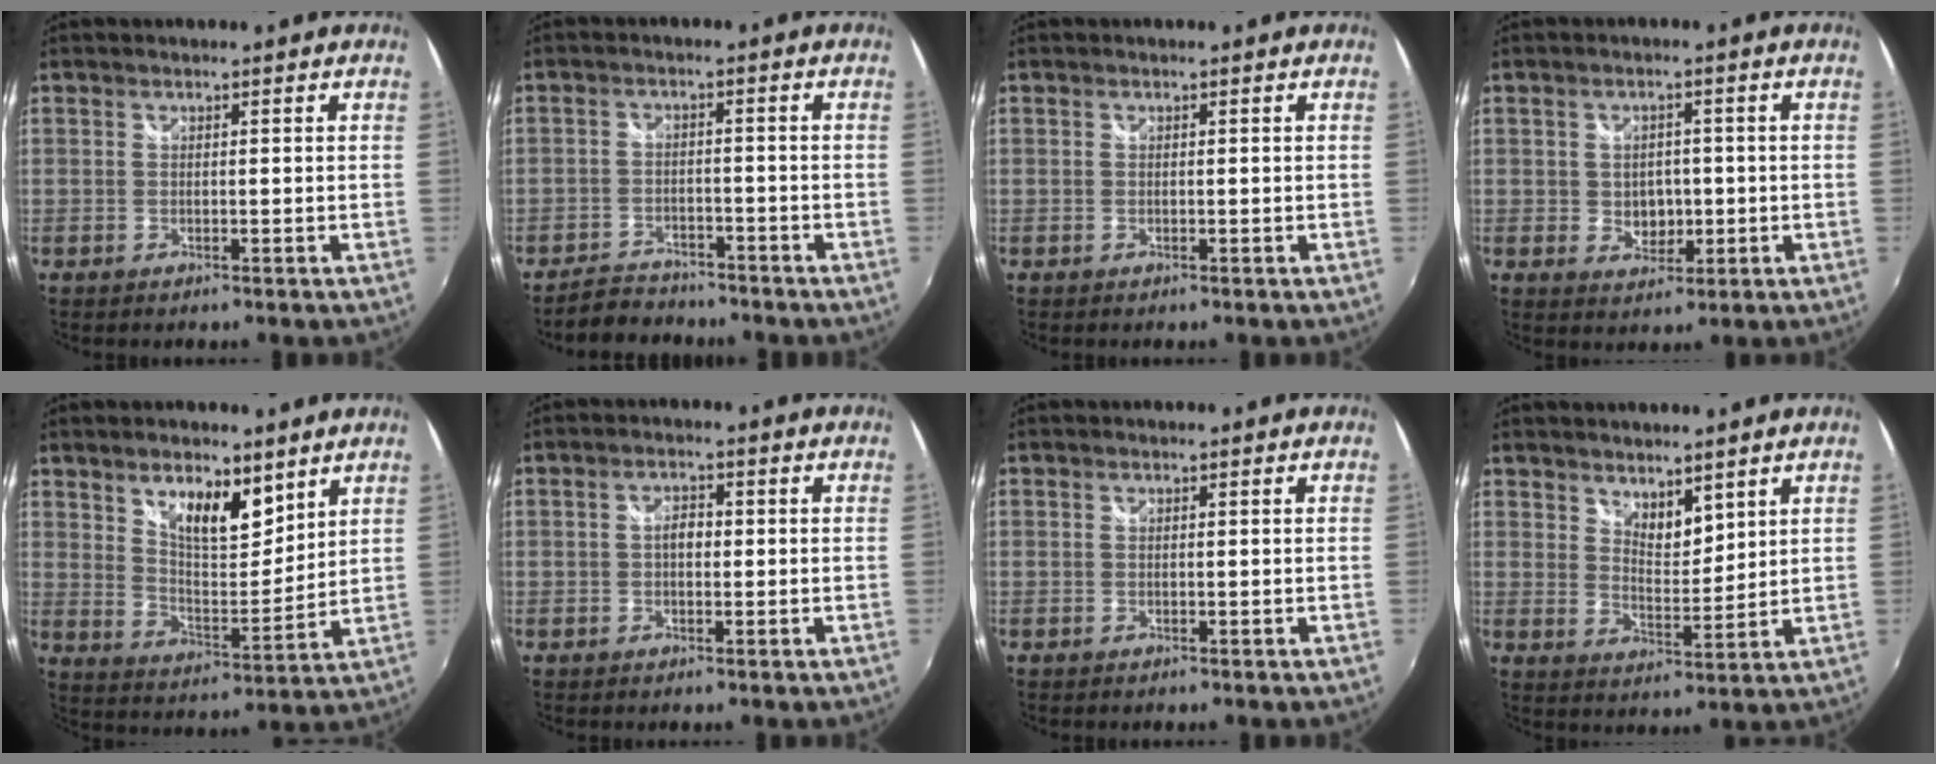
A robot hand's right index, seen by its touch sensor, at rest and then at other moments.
{"total": 6.2, "force": [-5.5, 2.7, 0.9], "torque": [-0.041, 0.006, -0.087]}
{"total": 0.0}
{"total": 5.0, "force": [-0.5, 4.0, 2.9], "torque": [-0.049, 0.001, -0.002]}
{"total": 10.3, "force": [6.6, 4.1, 6.8], "torque": [-0.105, -0.002, 0.117]}
{"total": 2.5, "force": [-0.1, 1.6, 1.9], "torque": [-0.031, 0.007, -0.004]}
{"total": 0.0}
{"total": 5.3, "force": [4.3, 2.2, 2.2], "torque": [-0.026, -0.004, 0.076]}